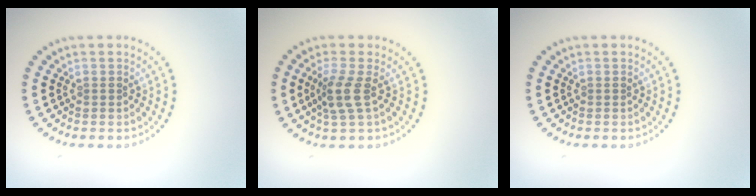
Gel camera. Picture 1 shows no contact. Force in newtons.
{"total": 2.6, "press": 2.1, "slide": 1.6}
{"total": 0.0}